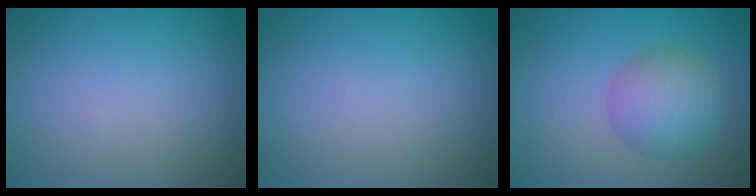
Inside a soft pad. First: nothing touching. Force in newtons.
{"total": 0.0}
{"total": 4.8, "press": 4.8, "slide": 0.2}